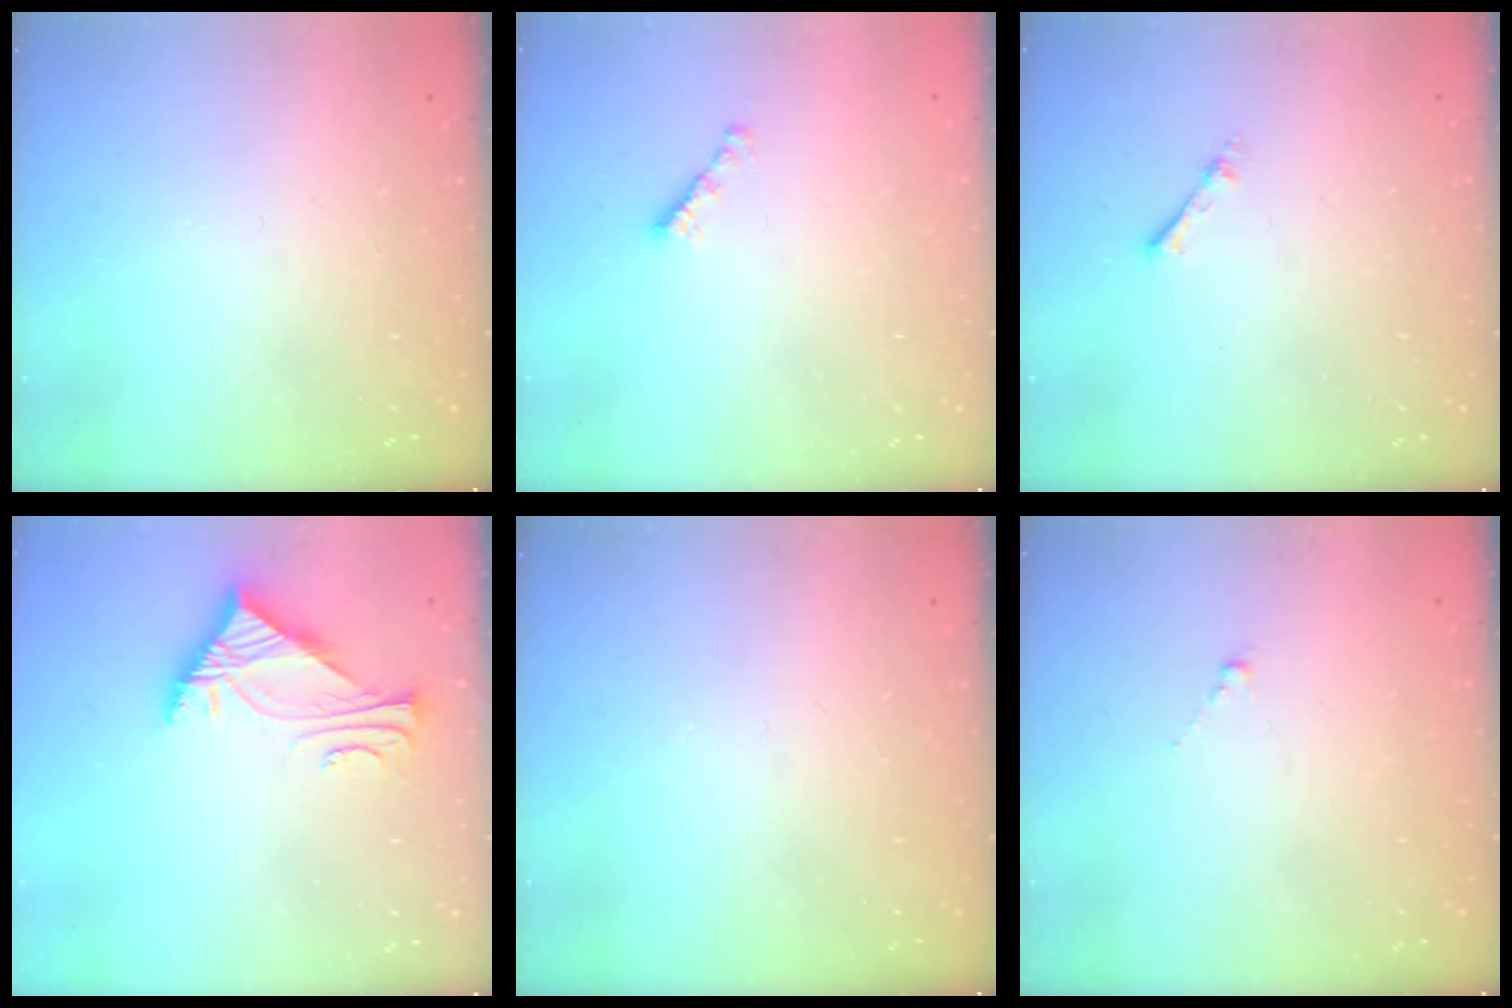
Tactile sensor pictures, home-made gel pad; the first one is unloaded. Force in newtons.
{"total": 2.2, "press": 2.1, "slide": 0.7}
{"total": 1.9, "press": 1.9, "slide": 0.3}
{"total": 5.8, "press": 5.7, "slide": 0.8}
{"total": 0.0}
{"total": 0.8, "press": 0.7, "slide": 0.5}